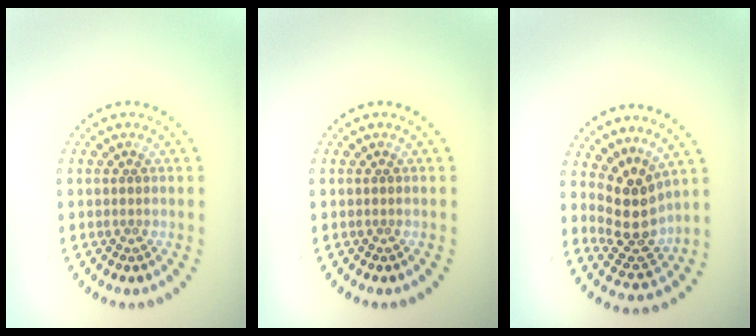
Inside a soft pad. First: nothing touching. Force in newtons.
{"total": 0.0}
{"total": 4.0, "press": 3.5, "slide": 2.0}